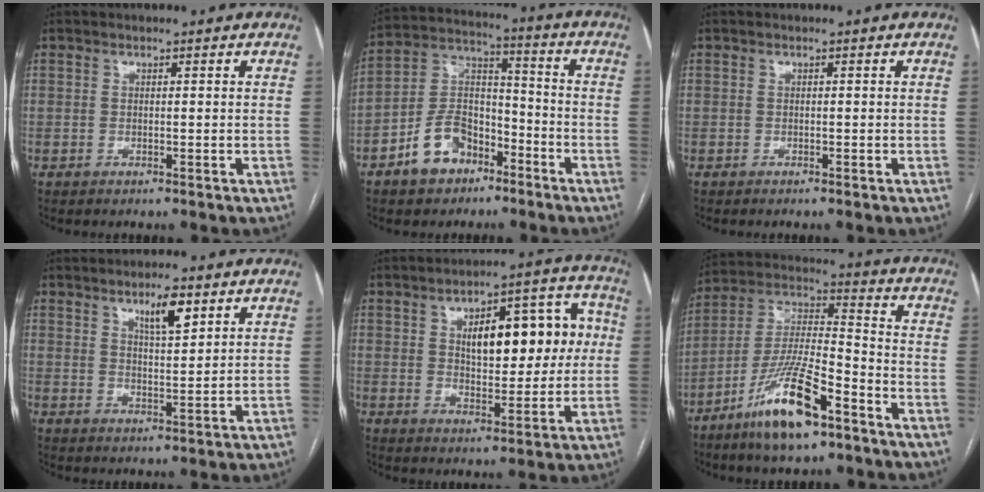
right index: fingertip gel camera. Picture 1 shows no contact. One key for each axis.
{"total": 10.7, "fx": -6.2, "fy": 6.7, "fz": 5.6, "tx": -0.118, "ty": 0.026, "tz": -0.109}
{"total": 0.0}
{"total": 5.2, "fx": 3.0, "fy": 1.1, "fz": 4.1, "tx": -0.071, "ty": -0.002, "tz": 0.053}
{"total": 13.7, "fx": 2.5, "fy": 5.9, "fz": 12.1, "tx": -0.157, "ty": 0.036, "tz": 0.044}
{"total": 15.2, "fx": -9.2, "fy": 3.1, "fz": 11.7, "tx": -0.233, "ty": -0.014, "tz": -0.168}